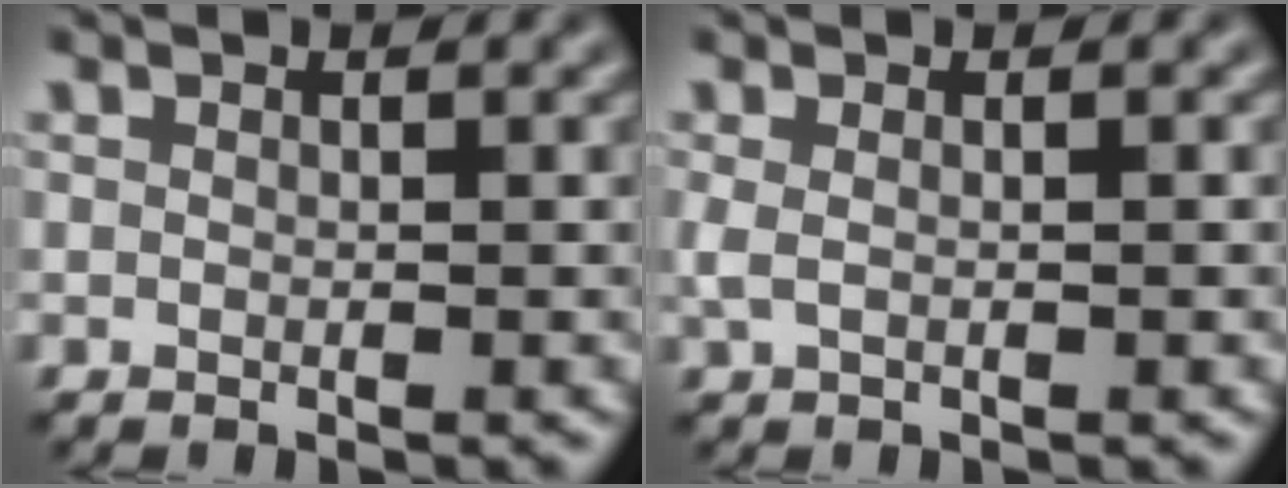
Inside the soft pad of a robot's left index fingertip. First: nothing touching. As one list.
[{"total": 1.1, "force": [0.0, 0.4, 1.1], "torque": [-0.026, 0.003, 0.000]}]